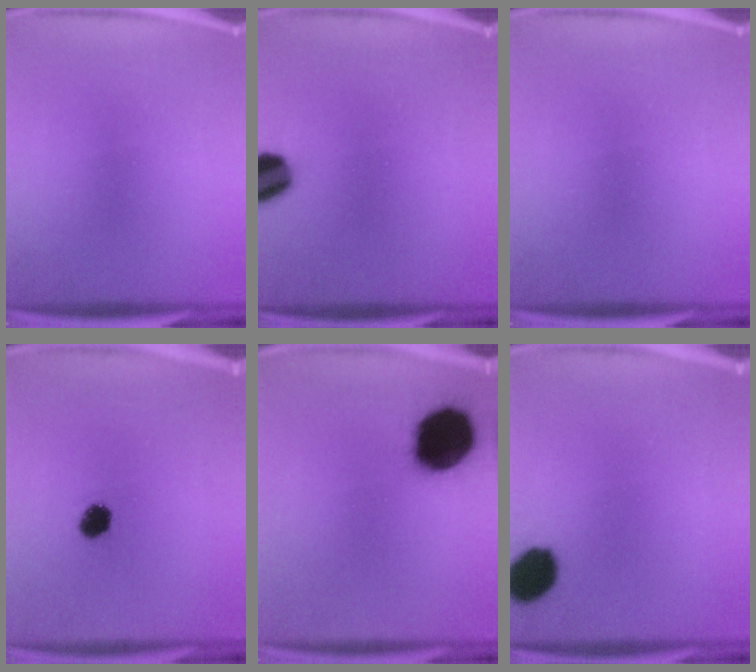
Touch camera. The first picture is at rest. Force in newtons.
{"total": 8.4}
{"total": 0.0}
{"total": 2.6}
{"total": 19.2}
{"total": 9.1}